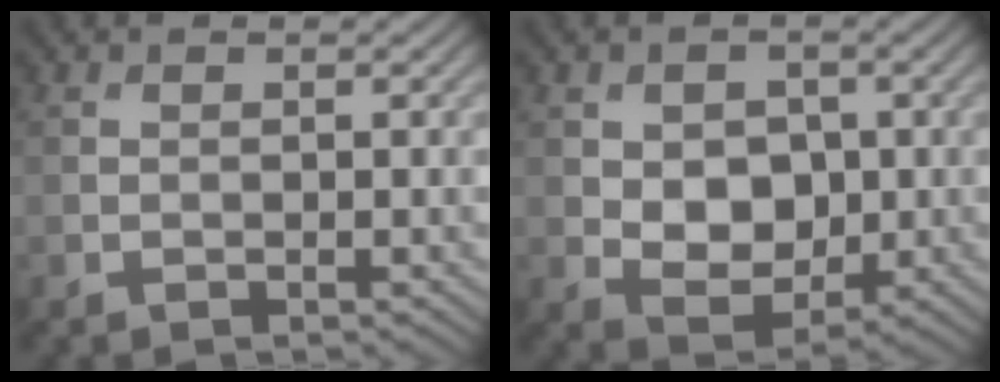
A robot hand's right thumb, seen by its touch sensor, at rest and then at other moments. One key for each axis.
{"total": 5.8, "fx": 0.0, "fy": 4.4, "fz": 3.8, "tx": -0.078, "ty": -0.009, "tz": 0.000}